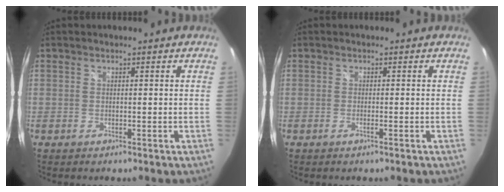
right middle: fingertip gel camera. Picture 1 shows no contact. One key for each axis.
{"total": 0.8, "fx": -0.3, "fy": -0.4, "fz": 0.7, "tx": -0.008, "ty": 0.001, "tz": -0.007}